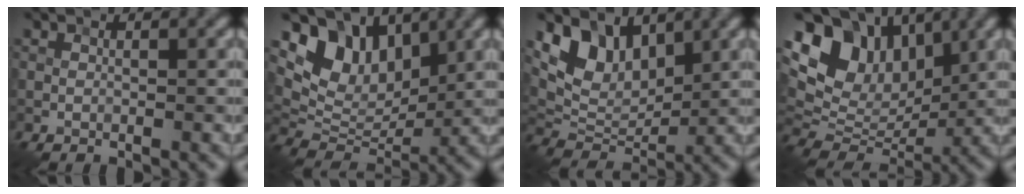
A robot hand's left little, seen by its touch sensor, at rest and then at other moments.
{"total": 7.4, "force": [3.8, 4.9, 4.0], "torque": [-0.064, -0.009, 0.068]}
{"total": 6.3, "force": [3.6, 3.7, 3.5], "torque": [-0.069, -0.010, 0.062]}
{"total": 11.0, "force": [4.3, 7.9, 6.4], "torque": [-0.112, 0.023, 0.077]}